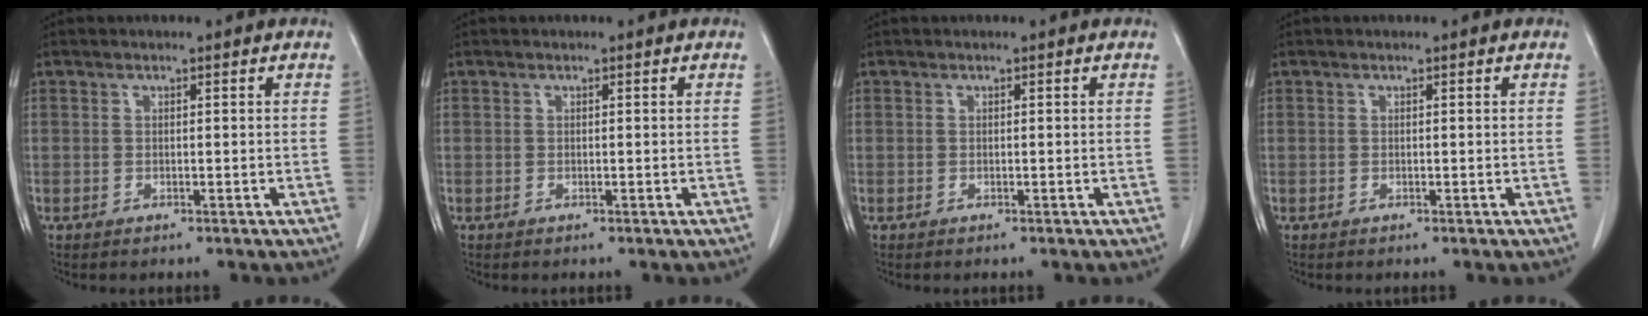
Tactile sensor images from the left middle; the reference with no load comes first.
{"total": 0.0}
{"total": 0.0}
{"total": 0.0}